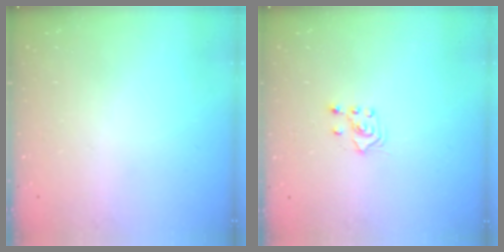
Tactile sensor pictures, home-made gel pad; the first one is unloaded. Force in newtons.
{"total": 3.5, "press": 3.4, "slide": 0.8}